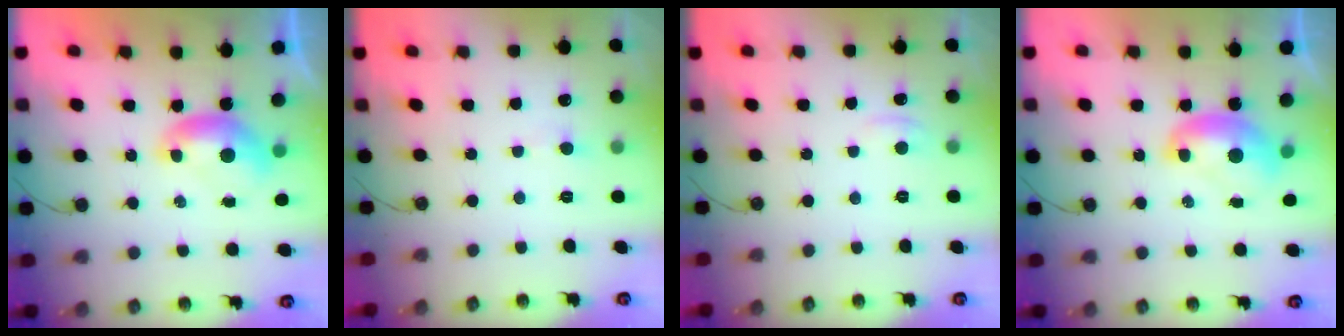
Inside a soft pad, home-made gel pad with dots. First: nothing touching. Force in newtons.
{"total": 1.3, "press": 1.1, "slide": 0.6}
{"total": 0.8, "press": 0.2, "slide": 0.8}
{"total": 2.2, "press": 2.2, "slide": 0.3}